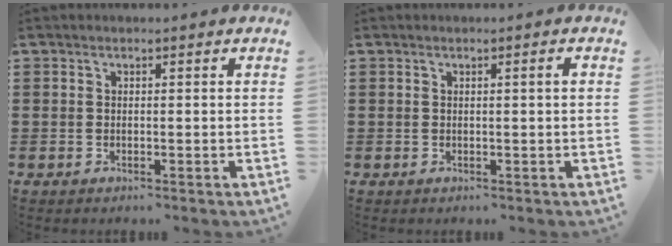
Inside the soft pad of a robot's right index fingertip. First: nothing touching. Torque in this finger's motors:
{"motor_torque": [0.31, -0.12, 0.00, 0.03]}